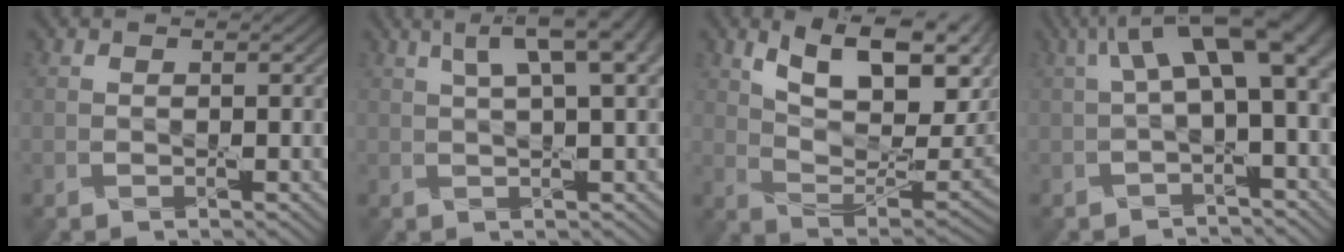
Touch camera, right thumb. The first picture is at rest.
{"total": 7.7, "force": [3.4, 1.6, 6.7], "torque": [-0.093, 0.027, 0.053]}
{"total": 14.6, "force": [7.6, 5.3, 11.3], "torque": [-0.203, 0.000, 0.139]}
{"total": 8.9, "force": [1.7, 3.3, 8.1], "torque": [-0.134, 0.015, 0.027]}